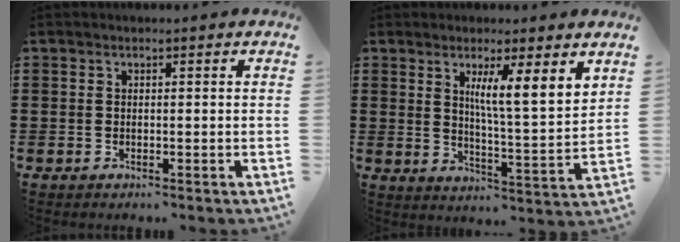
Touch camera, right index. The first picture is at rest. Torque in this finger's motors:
{"motor_torque": [0.75, 0.19, 0.43, 0.09]}